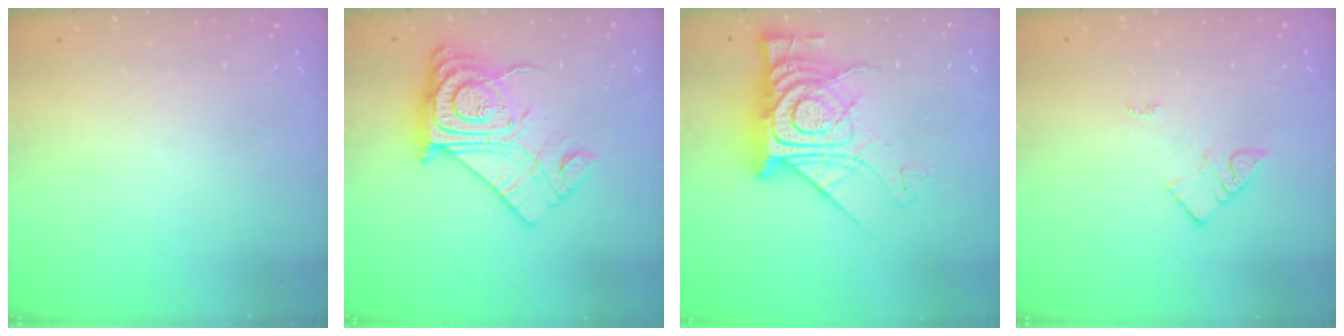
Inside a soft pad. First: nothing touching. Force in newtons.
{"total": 17.2, "press": 17.1, "slide": 1.5}
{"total": 20.4, "press": 20.4, "slide": 1.8}
{"total": 3.5, "press": 3.5, "slide": 0.4}